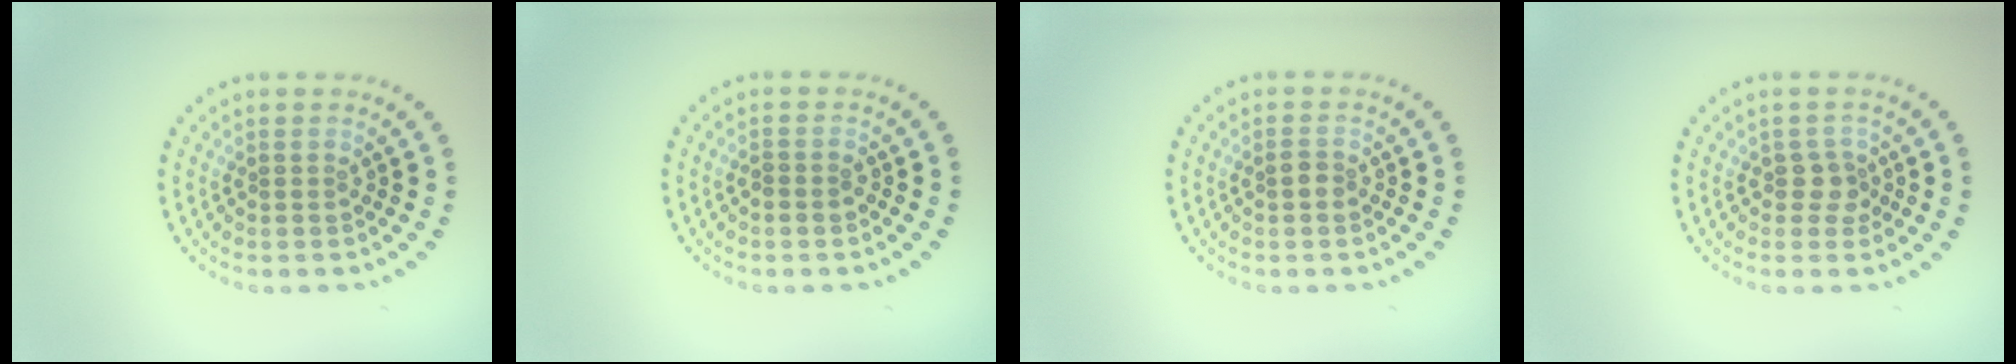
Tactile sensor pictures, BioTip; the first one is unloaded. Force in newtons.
{"total": 0.8, "press": 0.7, "slide": 0.4}
{"total": 1.0, "press": 1.0, "slide": 0.2}
{"total": 1.7, "press": 1.6, "slide": 0.7}